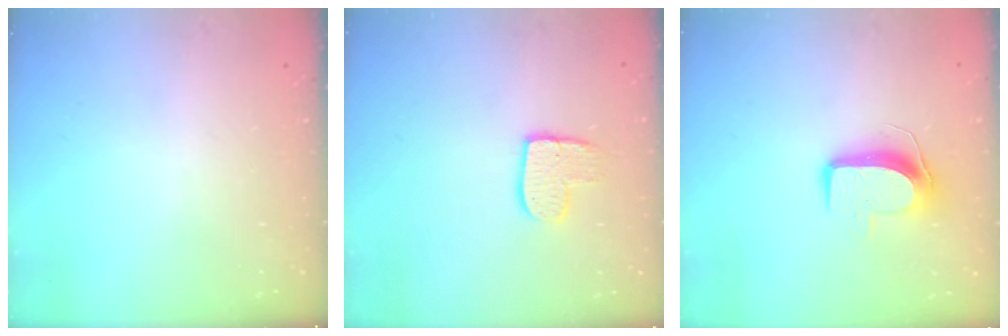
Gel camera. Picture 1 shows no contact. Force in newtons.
{"total": 9.1, "press": 9.0, "slide": 0.7}
{"total": 9.2, "press": 9.2, "slide": 0.3}